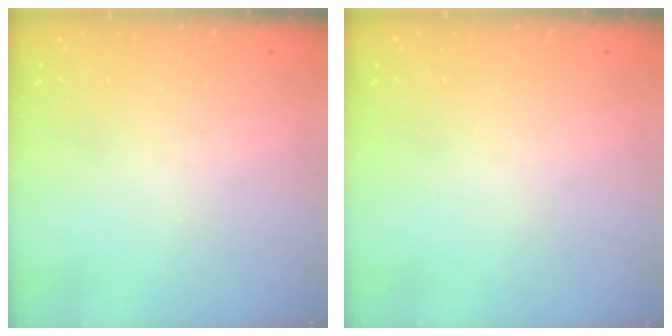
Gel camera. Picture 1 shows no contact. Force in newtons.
{"total": 0.0}